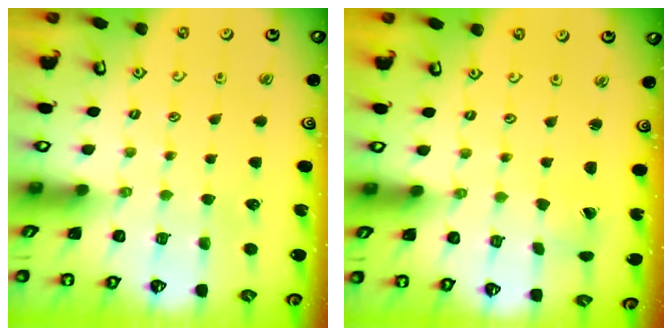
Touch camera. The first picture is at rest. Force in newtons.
{"total": 0.8, "press": 0.8, "slide": 0.0}